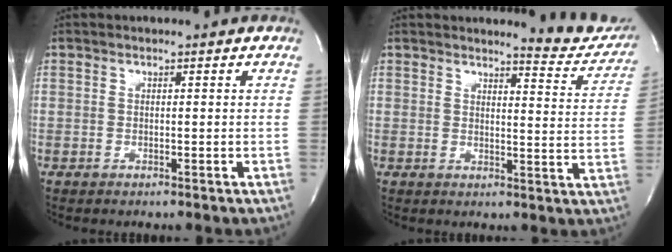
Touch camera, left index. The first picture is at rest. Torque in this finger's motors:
{"motor_torque": [-0.71, -0.68, 0.18, 0.03]}